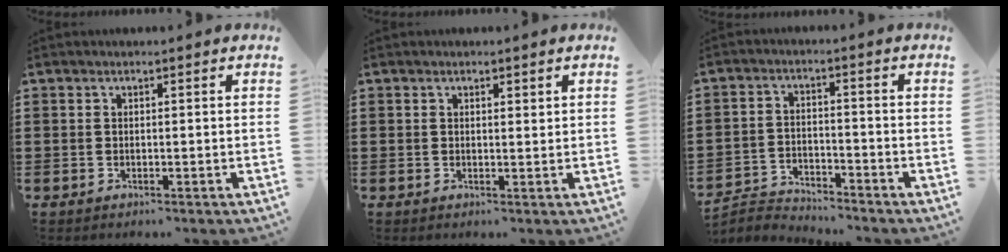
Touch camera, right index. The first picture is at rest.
{"total": 0.7, "force": [0.5, 0.3, 0.3], "torque": [-0.006, 0.004, 0.009]}
{"total": 3.1, "force": [-3.0, 0.6, 0.1], "torque": [-0.017, 0.004, -0.068]}